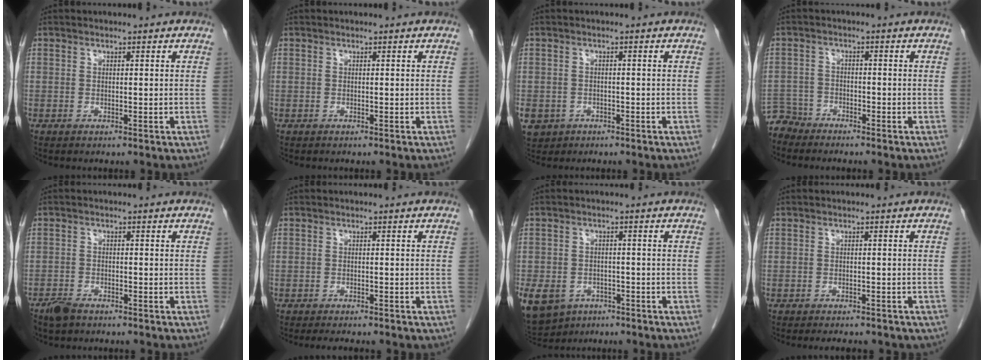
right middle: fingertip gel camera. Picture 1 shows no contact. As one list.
[{"total": 0.0}, {"total": 6.5, "force": [-3.1, 5.4, 1.7], "torque": [-0.047, 0.000, -0.045]}, {"total": 3.7, "force": [-3.5, 0.8, -1.1], "torque": [0.020, -0.007, -0.069]}, {"total": 3.1, "force": [-2.6, 1.2, 1.3], "torque": [-0.029, -0.003, -0.045]}, {"total": 5.7, "force": [-4.7, 1.6, 2.8], "torque": [-0.034, -0.007, -0.054]}, {"total": 16.3, "force": [-8.7, 12.2, 6.5], "torque": [-0.210, -0.014, -0.122]}, {"total": 7.0, "force": [-5.9, 2.4, 3.0], "torque": [-0.034, 0.001, -0.063]}]